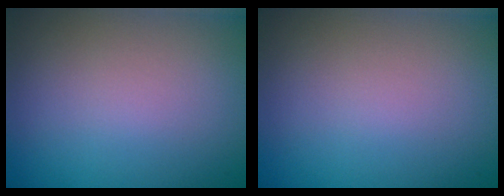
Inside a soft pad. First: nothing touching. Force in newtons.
{"total": 0.0}